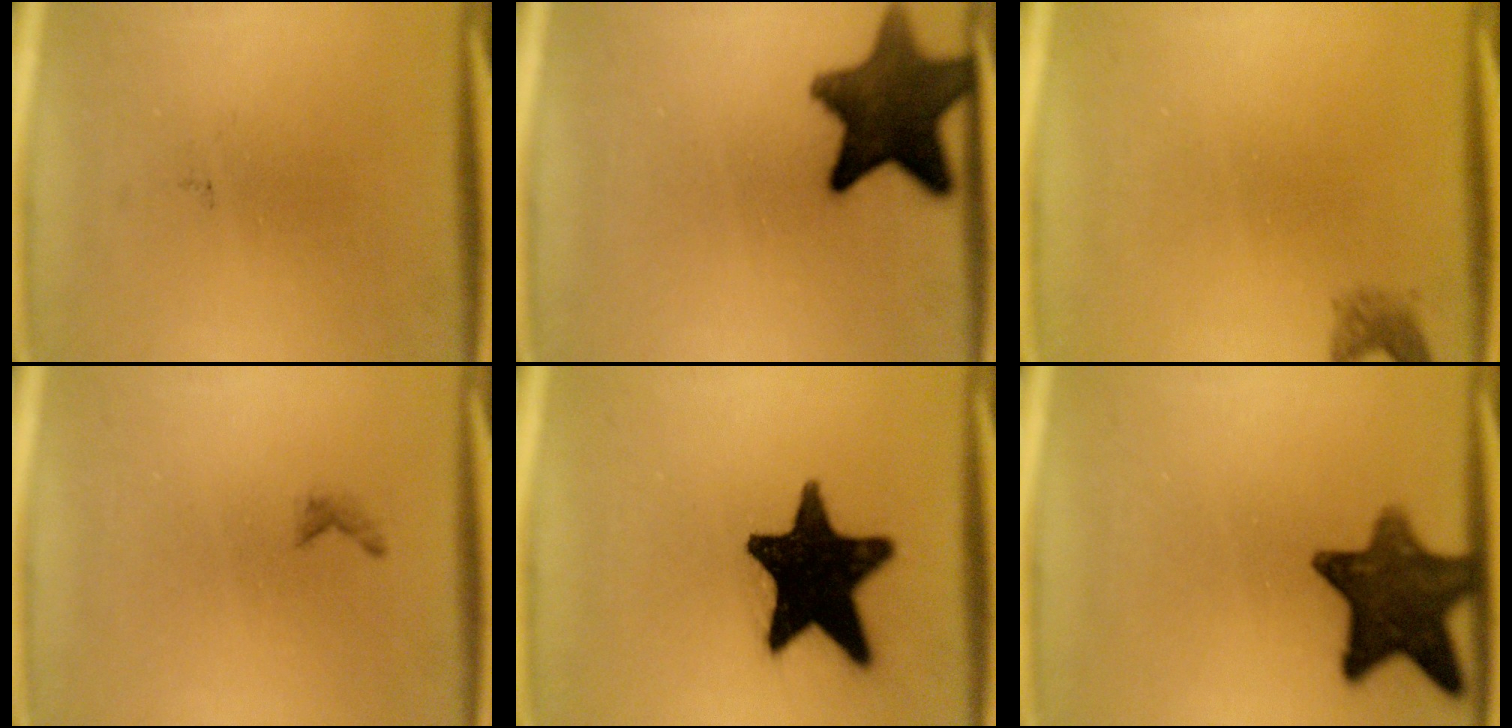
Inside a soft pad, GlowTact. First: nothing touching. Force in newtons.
{"total": 12.3}
{"total": 1.5}
{"total": 0.6}
{"total": 18.5}
{"total": 11.7}